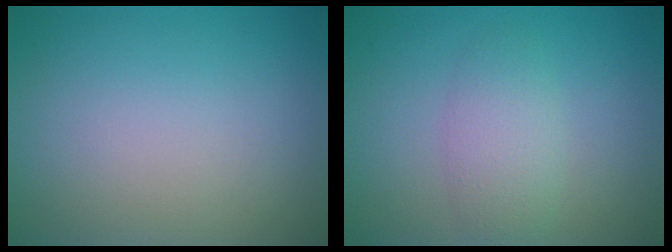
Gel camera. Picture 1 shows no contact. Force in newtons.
{"total": 2.8, "press": 2.8, "slide": 0.2}